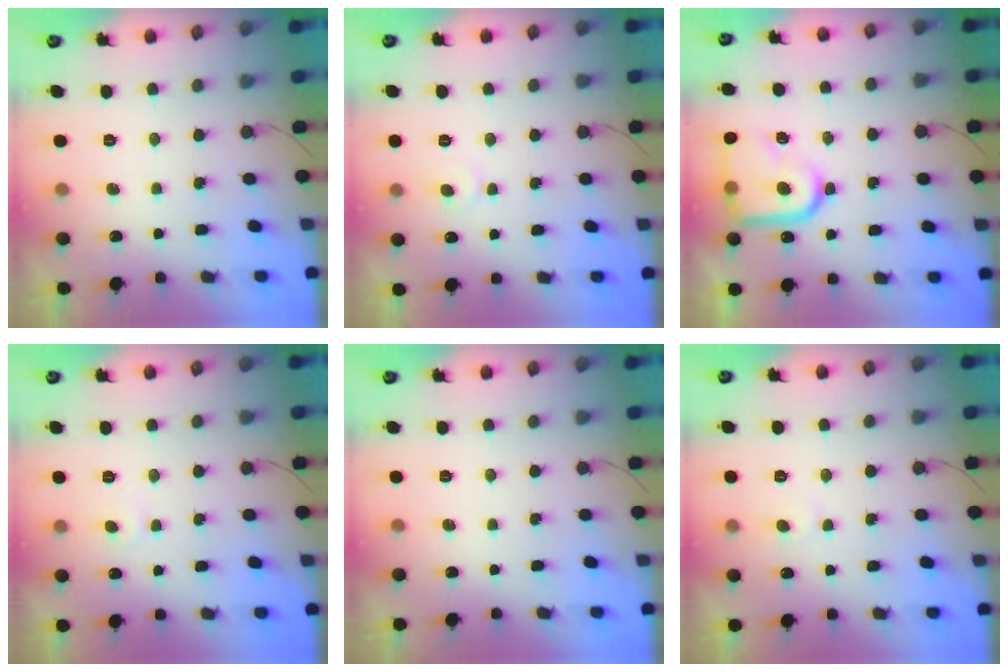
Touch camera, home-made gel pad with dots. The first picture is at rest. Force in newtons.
{"total": 5.4, "press": 5.4, "slide": 0.6}
{"total": 16.2, "press": 16.1, "slide": 1.5}
{"total": 2.8, "press": 2.8, "slide": 0.3}
{"total": 0.0}
{"total": 3.6, "press": 3.6, "slide": 0.3}